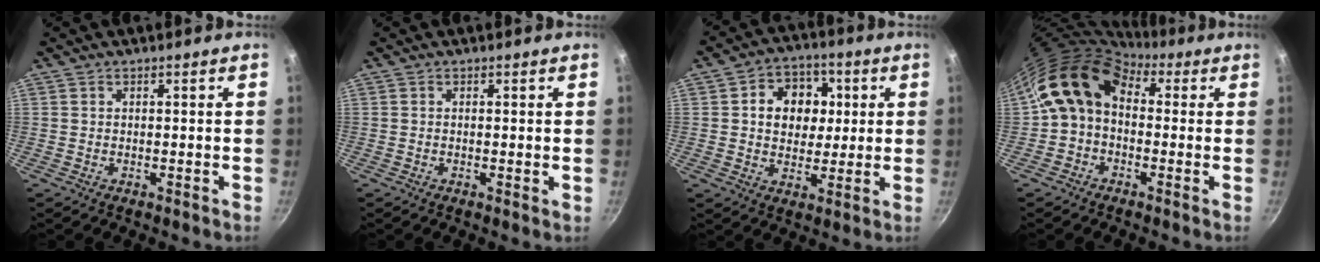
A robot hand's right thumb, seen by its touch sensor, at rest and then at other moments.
{"total": 0.6, "force": [0.0, 0.1, 0.6], "torque": [-0.008, -0.002, -0.002]}
{"total": 11.1, "force": [2.1, 9.0, 6.0], "torque": [-0.049, 0.002, 0.025]}
{"total": 11.3, "force": [1.6, 8.3, 7.5], "torque": [-0.110, 0.026, 0.004]}